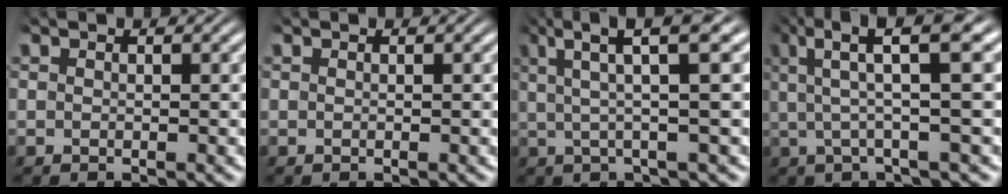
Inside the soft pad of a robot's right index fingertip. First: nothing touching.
{"total": 0.0}
{"total": 7.3, "force": [4.4, 0.7, 5.8], "torque": [-0.091, 0.031, 0.055]}
{"total": 8.1, "force": [4.3, 1.6, 6.7], "torque": [-0.099, 0.032, 0.051]}